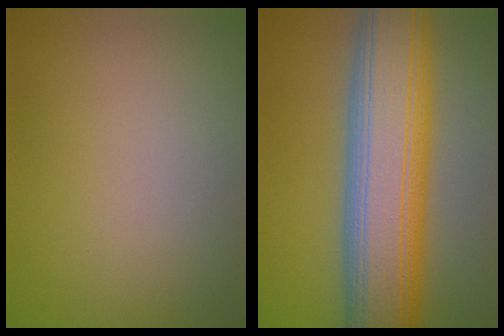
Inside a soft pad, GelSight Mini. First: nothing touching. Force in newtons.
{"total": 11.8, "press": 11.7, "slide": 0.5}